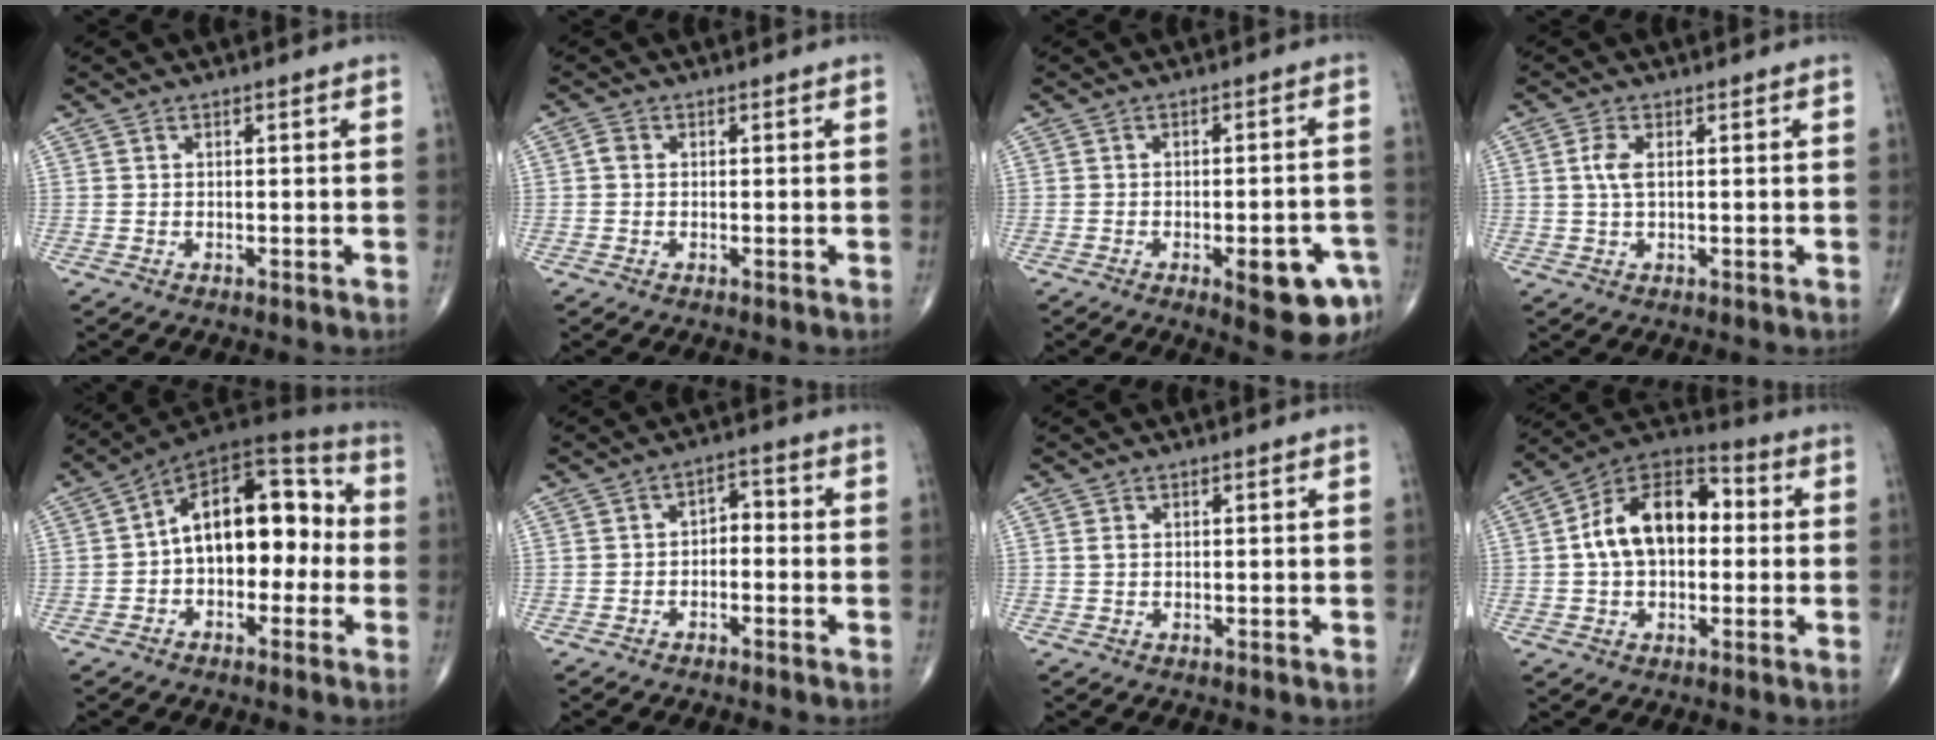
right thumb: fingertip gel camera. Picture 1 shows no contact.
{"total": 1.3, "force": [0.0, 1.0, 0.8], "torque": [-0.010, 0.002, -0.005]}
{"total": 10.0, "force": [-4.5, 3.1, 8.4], "torque": [-0.086, 0.019, -0.050]}
{"total": 3.0, "force": [0.5, 1.3, 2.7], "torque": [-0.068, 0.005, 0.009]}
{"total": 16.2, "force": [-0.9, 9.8, 13.0], "torque": [-0.156, 0.052, -0.029]}
{"total": 3.4, "force": [-1.3, 2.2, 2.2], "torque": [-0.020, 0.030, -0.031]}
{"total": 0.7, "force": [0.2, 0.4, 0.5], "torque": [-0.011, 0.003, 0.004]}
{"total": 15.4, "force": [1.1, 9.6, 12.0], "torque": [-0.177, 0.038, 0.004]}